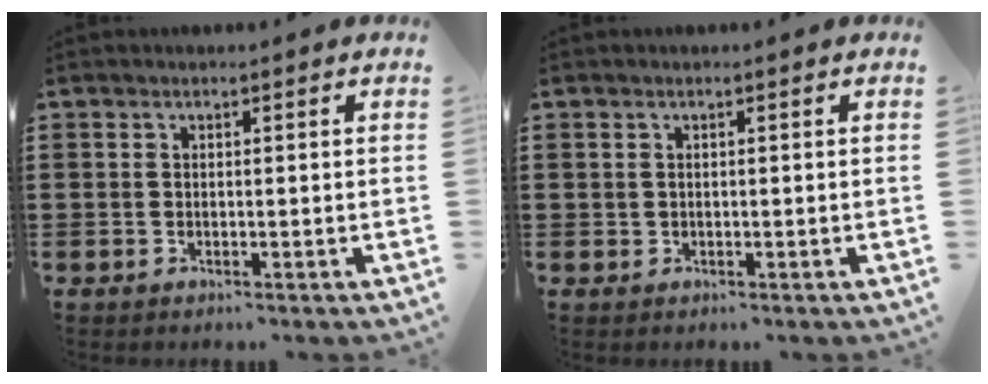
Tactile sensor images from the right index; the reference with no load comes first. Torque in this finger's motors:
{"motor_torque": [1.37, 0.77, 0.00, 0.00]}